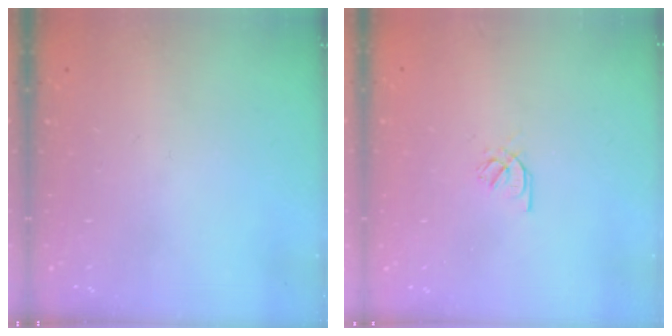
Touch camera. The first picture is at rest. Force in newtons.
{"total": 2.2, "press": 2.2, "slide": 0.0}